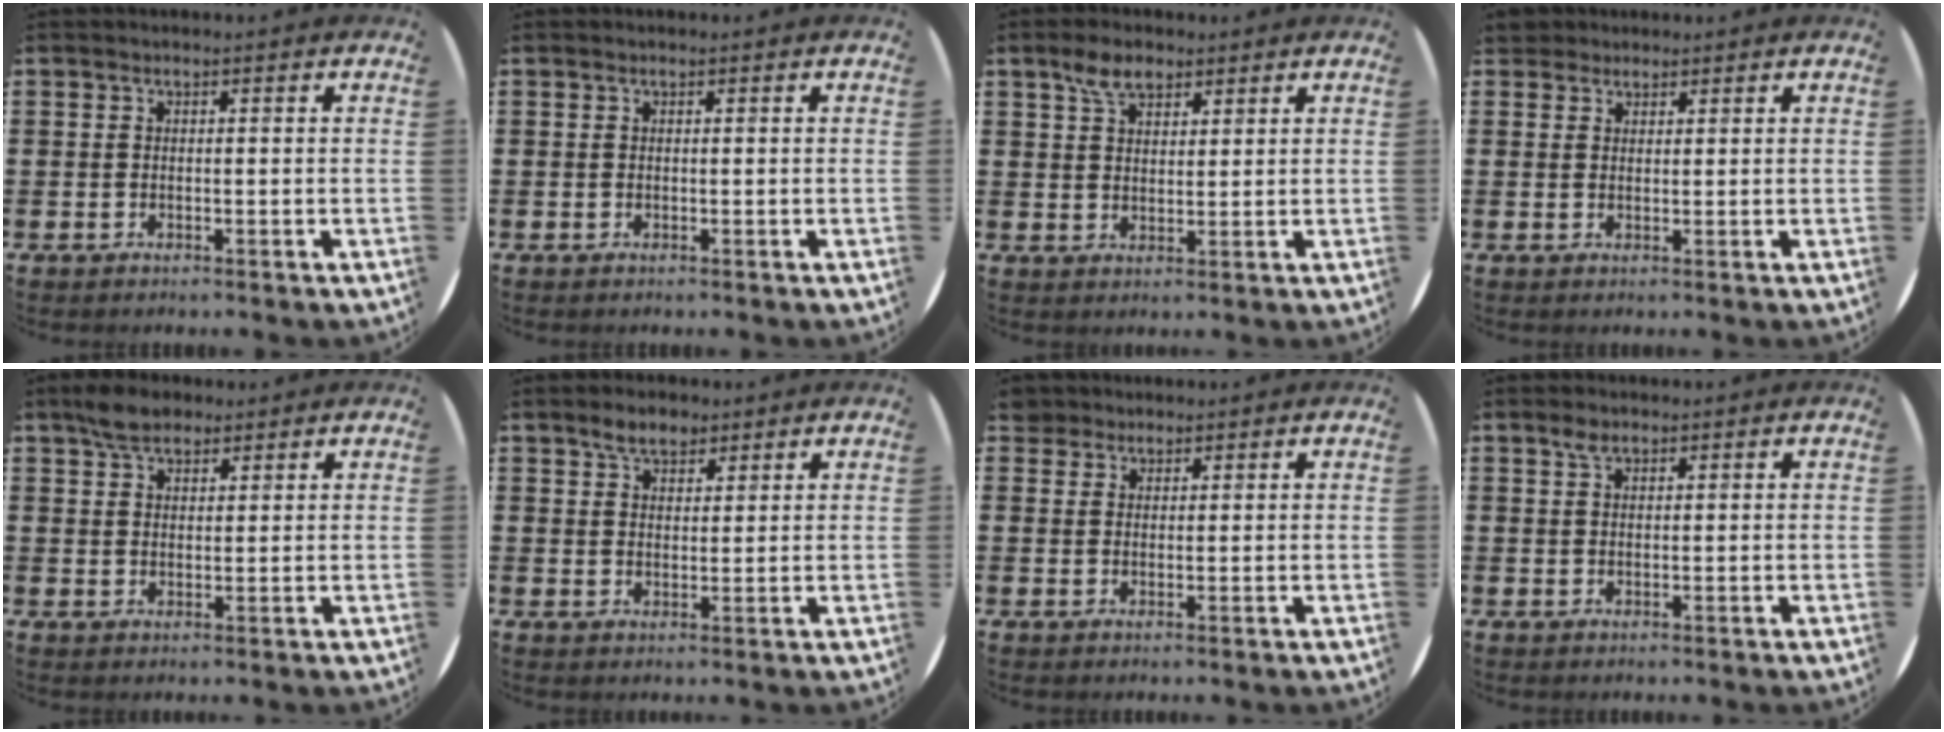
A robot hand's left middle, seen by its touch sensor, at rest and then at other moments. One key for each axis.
{"total": 0.0}
{"total": 4.4, "fx": 3.1, "fy": 2.2, "fz": 2.2, "tx": -0.033, "ty": 0.002, "tz": 0.054}
{"total": 2.2, "fx": 2.0, "fy": 0.9, "fz": 0.1, "tx": 0.002, "ty": 0.002, "tz": 0.039}
{"total": 3.9, "fx": 3.2, "fy": 1.8, "fz": 1.3, "tx": -0.024, "ty": 0.006, "tz": 0.059}
{"total": 3.7, "fx": 2.9, "fy": 1.8, "fz": 1.3, "tx": -0.014, "ty": 0.002, "tz": 0.052}
{"total": 2.2, "fx": 2.0, "fy": 1.1, "fz": 0.0, "tx": 0.004, "ty": 0.003, "tz": 0.038}
{"total": 1.6, "fx": 1.2, "fy": 0.8, "fz": 0.7, "tx": -0.008, "ty": 0.002, "tz": 0.019}